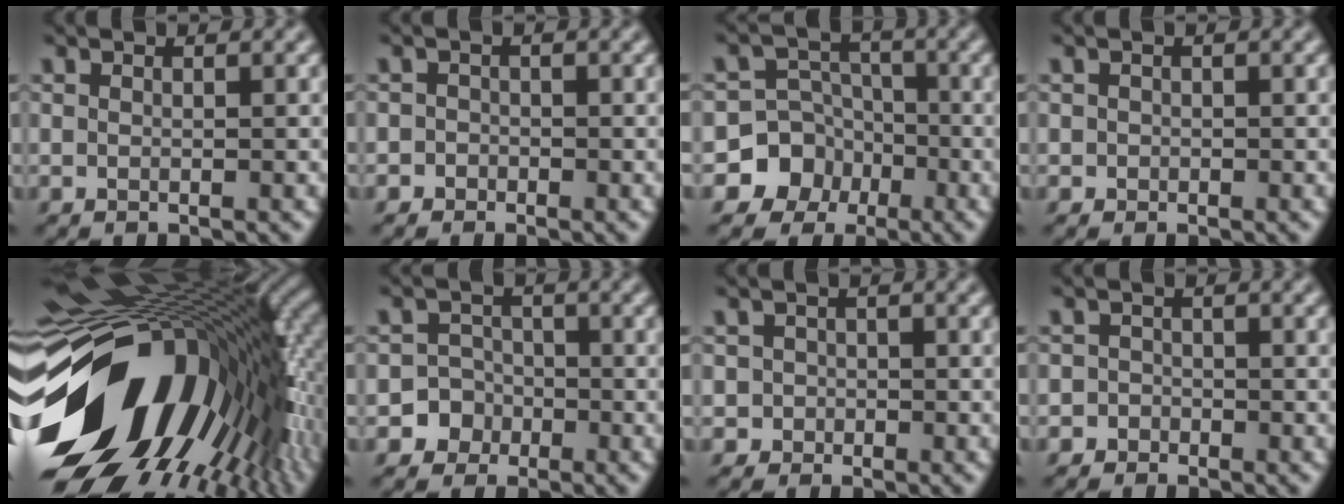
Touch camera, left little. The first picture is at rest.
{"total": 1.3, "force": [-0.7, 1.1, -0.1], "torque": [0.019, 0.004, -0.018]}
{"total": 7.4, "force": [-3.6, 6.4, 0.8], "torque": [0.008, -0.006, -0.087]}
{"total": 0.7, "force": [-0.2, 0.6, 0.1], "torque": [0.004, -0.003, -0.007]}
{"total": 18.4, "force": [-4.3, 10.9, 14.2], "torque": [-0.251, -0.022, -0.078]}
{"total": 4.8, "force": [-2.4, 4.2, 0.1], "torque": [0.032, -0.002, -0.057]}
{"total": 1.7, "force": [-0.6, 1.6, 0.0], "torque": [0.019, 0.004, -0.009]}
{"total": 2.2, "force": [-1.3, 1.7, -0.2], "torque": [0.035, 0.008, -0.033]}